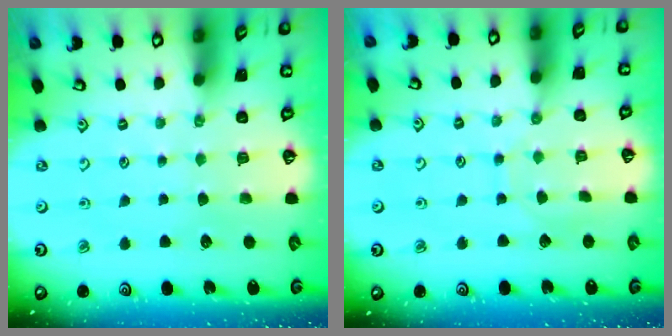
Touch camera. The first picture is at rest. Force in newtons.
{"total": 5.9, "press": 5.9, "slide": 0.2}